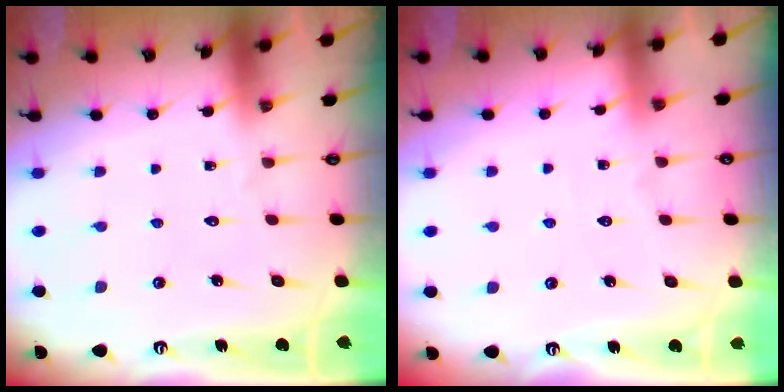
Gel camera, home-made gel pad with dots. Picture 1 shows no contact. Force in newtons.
{"total": 5.0, "press": 5.0, "slide": 0.6}